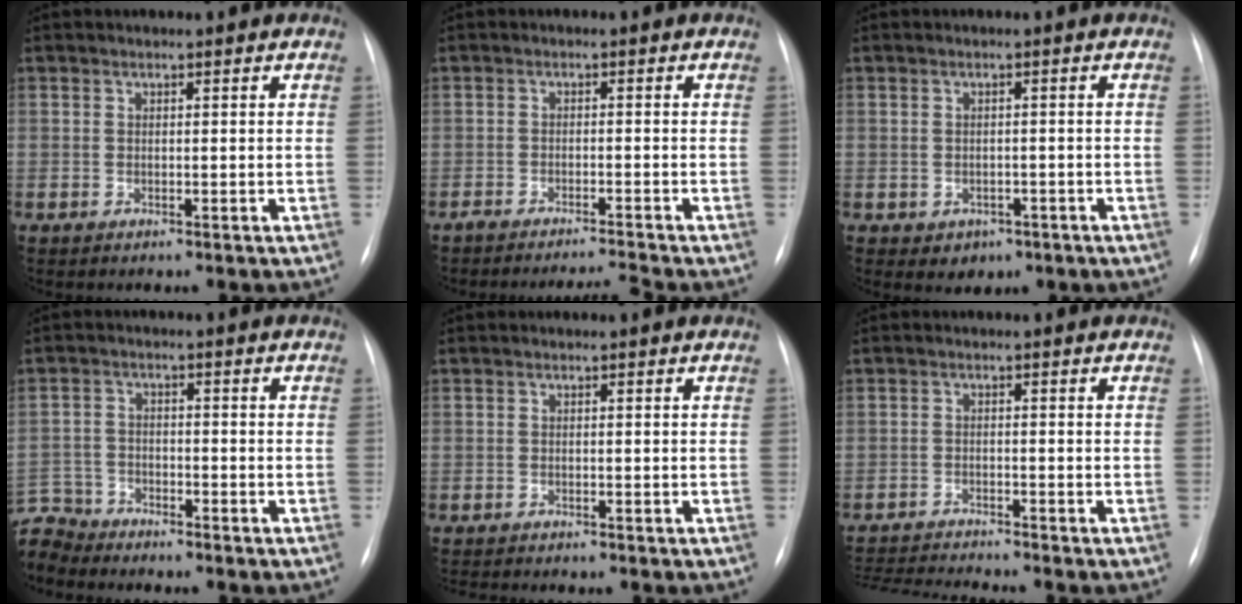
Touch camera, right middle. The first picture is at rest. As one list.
[{"total": 3.7, "force": [-3.4, -1.3, 0.7], "torque": [-0.016, -0.010, -0.056]}, {"total": 2.8, "force": [-1.3, 2.3, 1.0], "torque": [-0.010, 0.007, -0.002]}, {"total": 6.7, "force": [-6.5, 1.7, -0.5], "torque": [0.006, 0.005, -0.133]}, {"total": 2.1, "force": [-2.0, -0.2, 0.5], "torque": [-0.004, -0.006, -0.030]}, {"total": 7.4, "force": [-7.0, -1.7, 1.6], "torque": [-0.028, -0.010, -0.122]}]